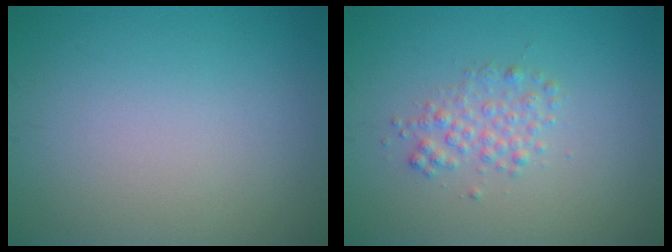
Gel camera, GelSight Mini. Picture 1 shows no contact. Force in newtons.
{"total": 2.0, "press": 2.0, "slide": 0.0}